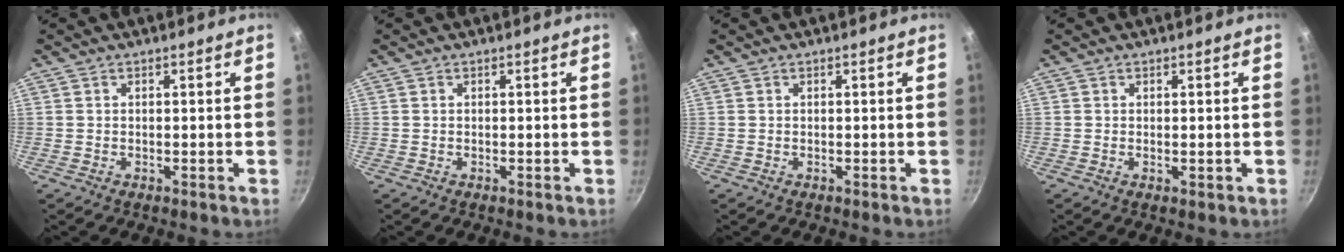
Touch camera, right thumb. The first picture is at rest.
{"total": 0.0}
{"total": 0.0}
{"total": 0.8, "force": [0.0, 0.4, 0.7], "torque": [-0.010, -0.001, -0.001]}